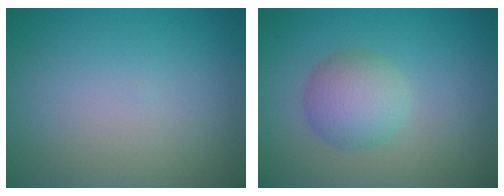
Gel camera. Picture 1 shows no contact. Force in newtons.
{"total": 3.6, "press": 3.6, "slide": 0.2}